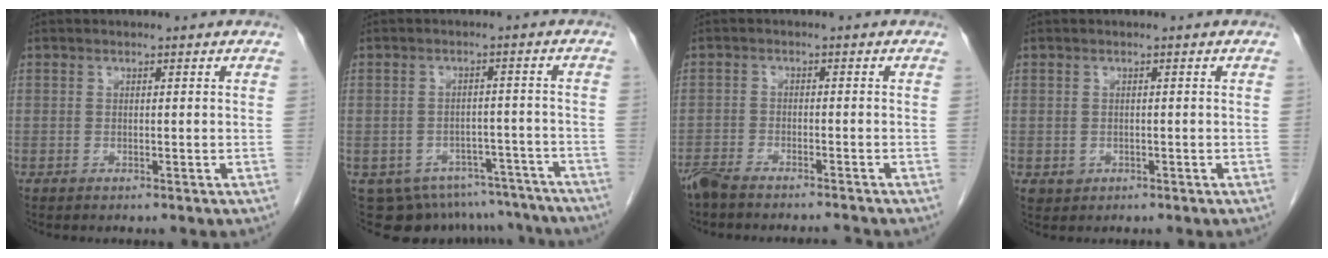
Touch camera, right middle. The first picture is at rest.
{"total": 14.9, "force": [-12.9, 7.0, 2.7], "torque": [-0.038, 0.027, -0.143]}
{"total": 5.9, "force": [-5.6, 0.1, 1.9], "torque": [-0.029, -0.010, -0.094]}
{"total": 1.3, "force": [-0.3, 1.2, 0.4], "torque": [-0.007, 0.002, 0.001]}